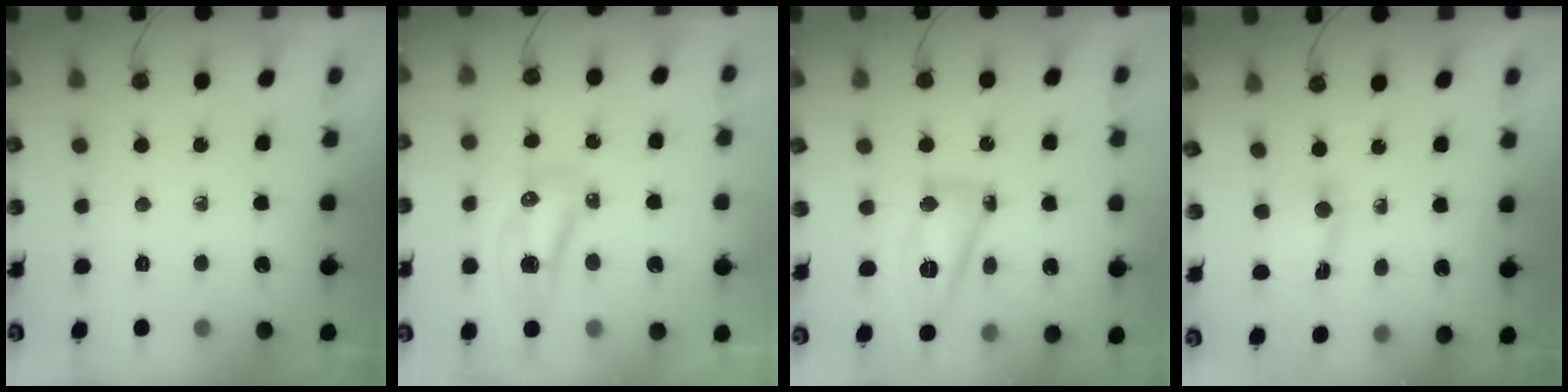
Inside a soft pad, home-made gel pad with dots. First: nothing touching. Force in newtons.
{"total": 8.5, "press": 8.3, "slide": 1.9}
{"total": 11.3, "press": 11.2, "slide": 1.3}
{"total": 2.0, "press": 2.0, "slide": 0.1}